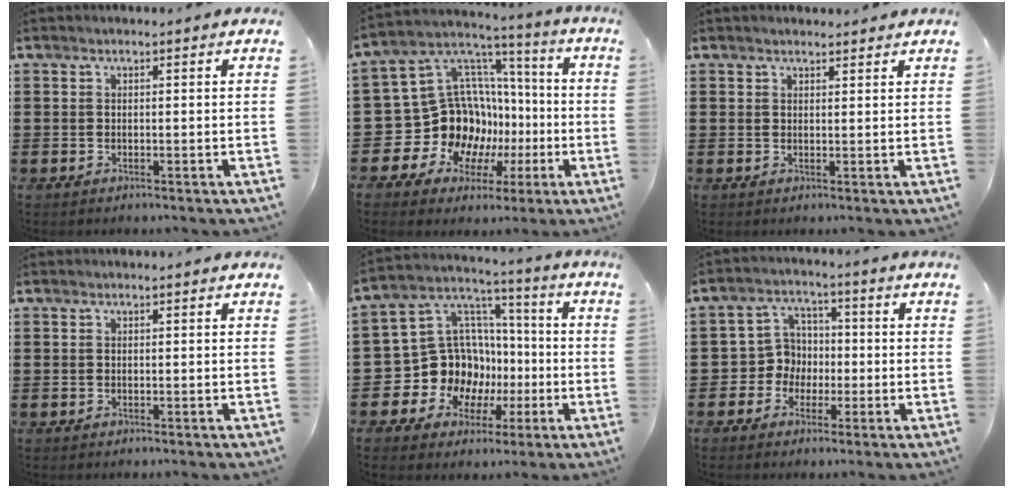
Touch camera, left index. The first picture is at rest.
{"total": 14.3, "force": [-2.6, 13.3, 4.8], "torque": [-0.130, -0.028, -0.011]}
{"total": 1.3, "force": [1.3, 0.2, 0.1], "torque": [-0.004, 0.002, 0.025]}
{"total": 0.0}
{"total": 12.7, "force": [-2.6, 11.7, 4.1], "torque": [-0.128, -0.013, -0.032]}
{"total": 6.0, "force": [-1.0, 5.7, 1.7], "torque": [-0.060, 0.013, -0.023]}